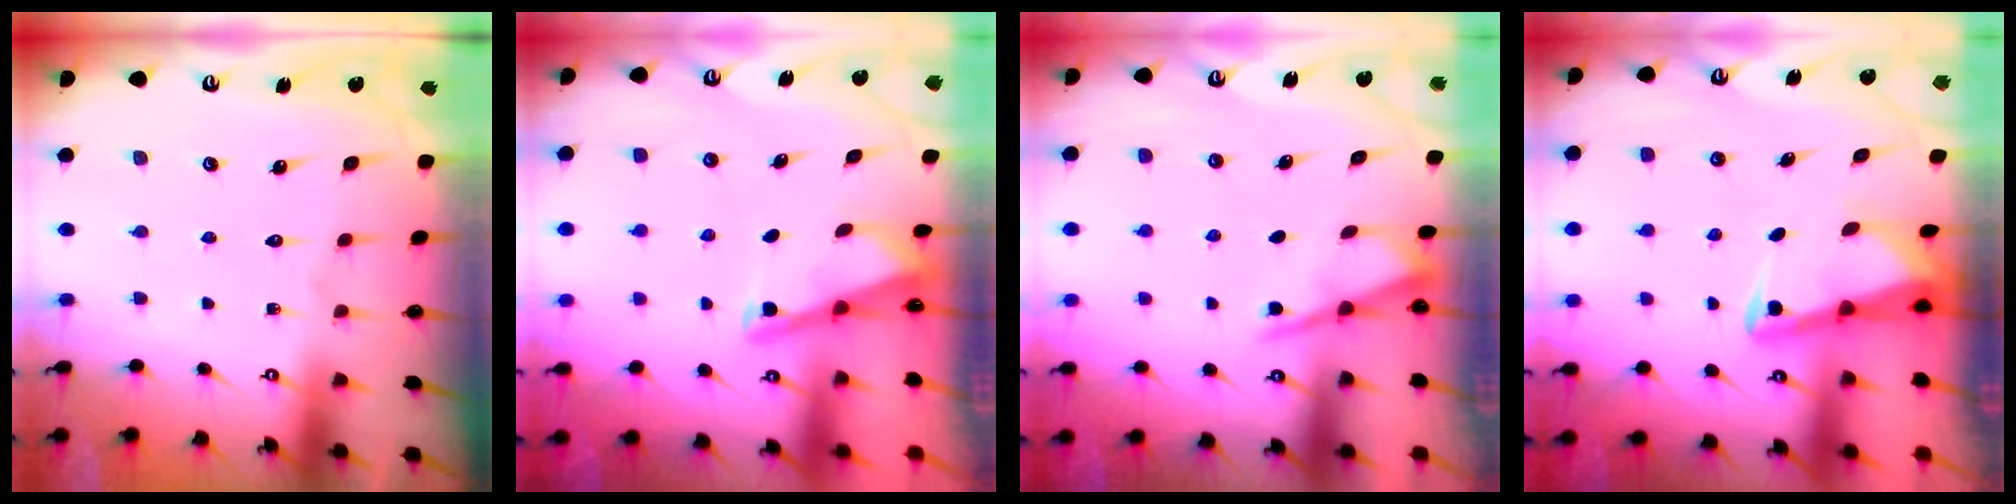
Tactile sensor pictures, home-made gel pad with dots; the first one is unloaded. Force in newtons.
{"total": 2.8, "press": 2.8, "slide": 0.3}
{"total": 2.4, "press": 2.4, "slide": 0.2}
{"total": 3.4, "press": 3.4, "slide": 0.2}